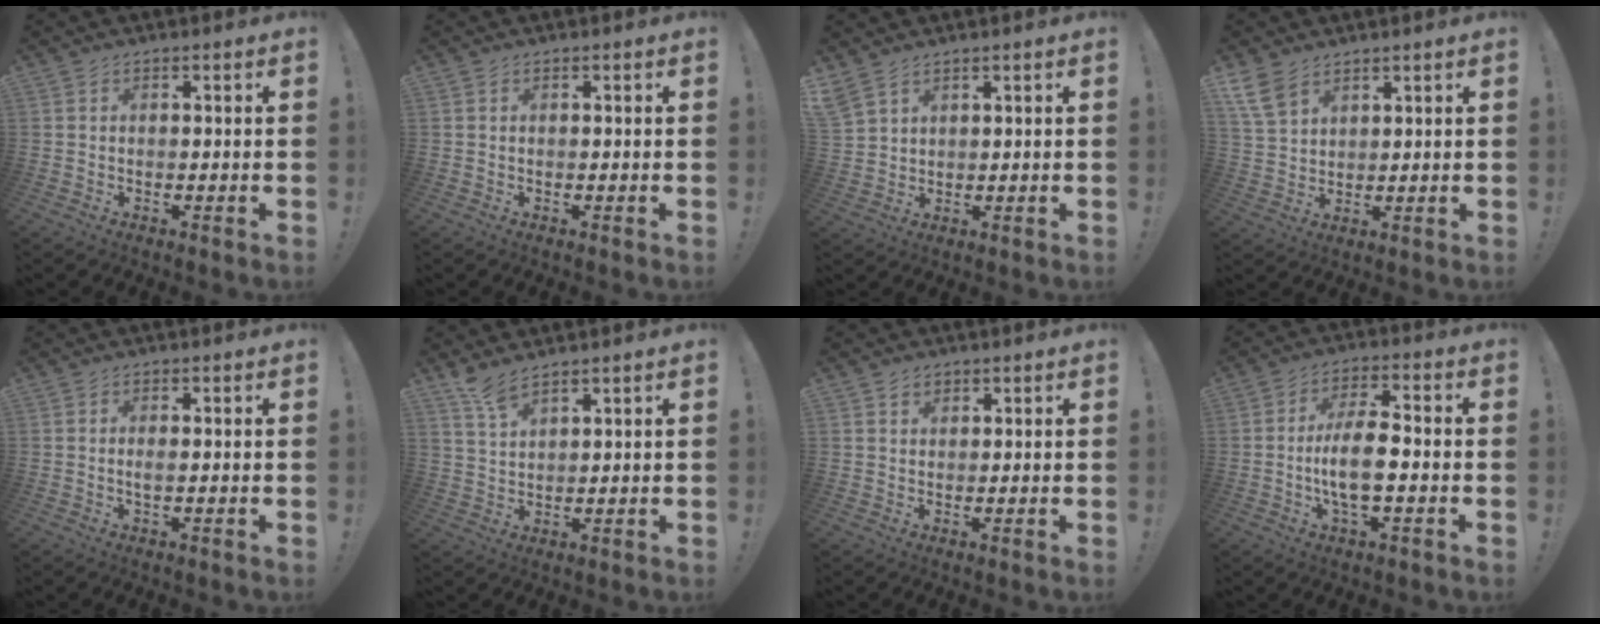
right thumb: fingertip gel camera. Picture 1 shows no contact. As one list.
[{"total": 0.0}, {"total": 4.9, "force": [3.8, 2.2, 2.0], "torque": [-0.046, -0.016, 0.078]}, {"total": 7.7, "force": [5.2, 4.1, 3.9], "torque": [-0.084, -0.019, 0.103]}, {"total": 1.6, "force": [-0.3, 0.3, 1.6], "torque": [-0.028, 0.000, -0.007]}, {"total": 5.5, "force": [4.5, 0.9, 3.0], "torque": [-0.060, -0.027, 0.082]}, {"total": 1.8, "force": [1.2, 1.3, 0.2], "torque": [0.004, -0.006, 0.021]}, {"total": 10.1, "force": [-2.1, 3.5, 9.2], "torque": [-0.189, 0.009, -0.040]}]